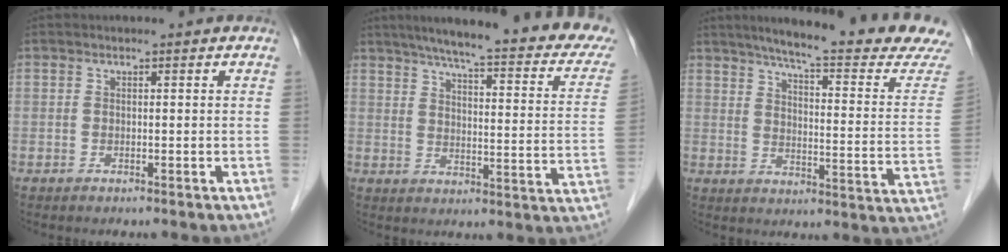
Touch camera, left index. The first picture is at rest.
{"total": 26.7, "force": [21.8, 3.6, 14.9], "torque": [-0.198, -0.025, 0.261]}
{"total": 22.9, "force": [20.6, 0.3, 10.1], "torque": [-0.137, -0.075, 0.255]}